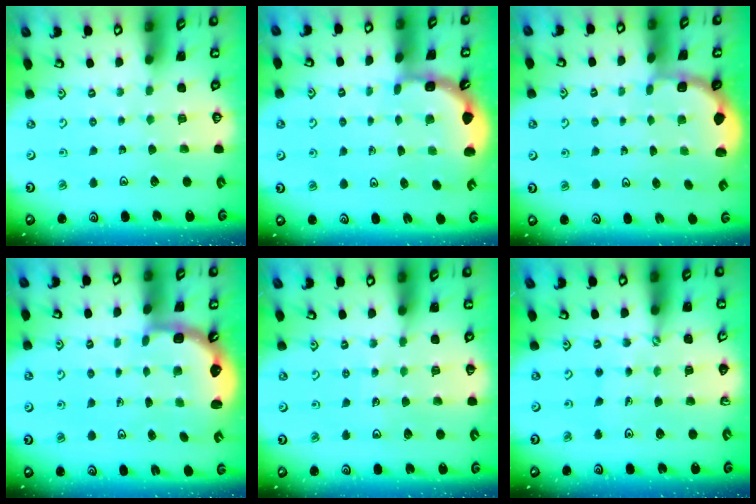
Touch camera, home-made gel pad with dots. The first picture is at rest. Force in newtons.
{"total": 1.9, "press": 1.8, "slide": 0.6}
{"total": 1.8, "press": 1.6, "slide": 0.7}
{"total": 2.6, "press": 2.3, "slide": 1.3}
{"total": 6.3, "press": 6.0, "slide": 1.9}
{"total": 2.4, "press": 2.0, "slide": 1.3}